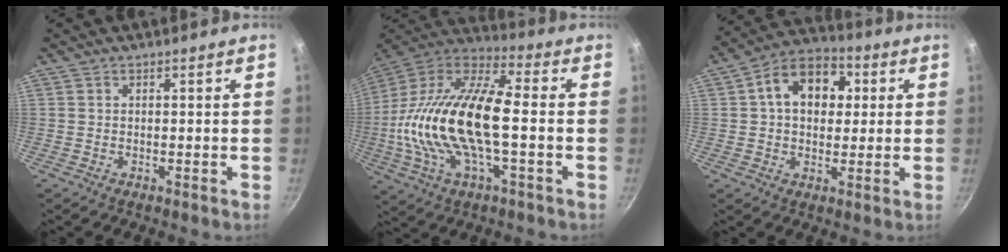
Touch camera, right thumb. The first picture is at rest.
{"total": 24.3, "force": [-2.1, 10.1, 22.0], "torque": [-0.433, 0.034, -0.052]}
{"total": 12.9, "force": [2.7, 9.3, 8.5], "torque": [-0.095, 0.018, 0.027]}